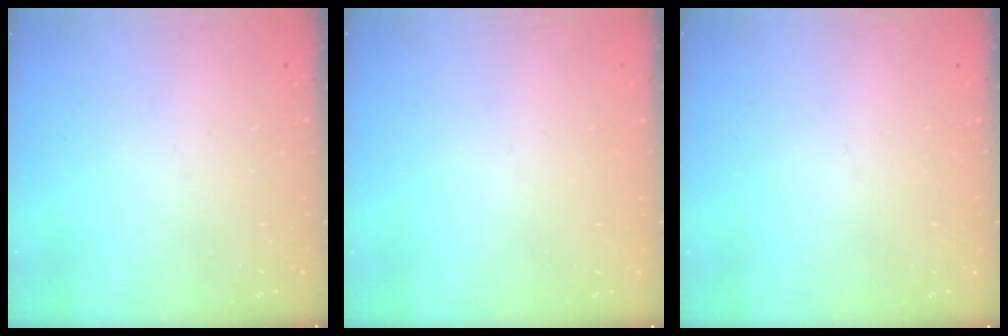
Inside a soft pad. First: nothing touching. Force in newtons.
{"total": 0.0}
{"total": 0.0}